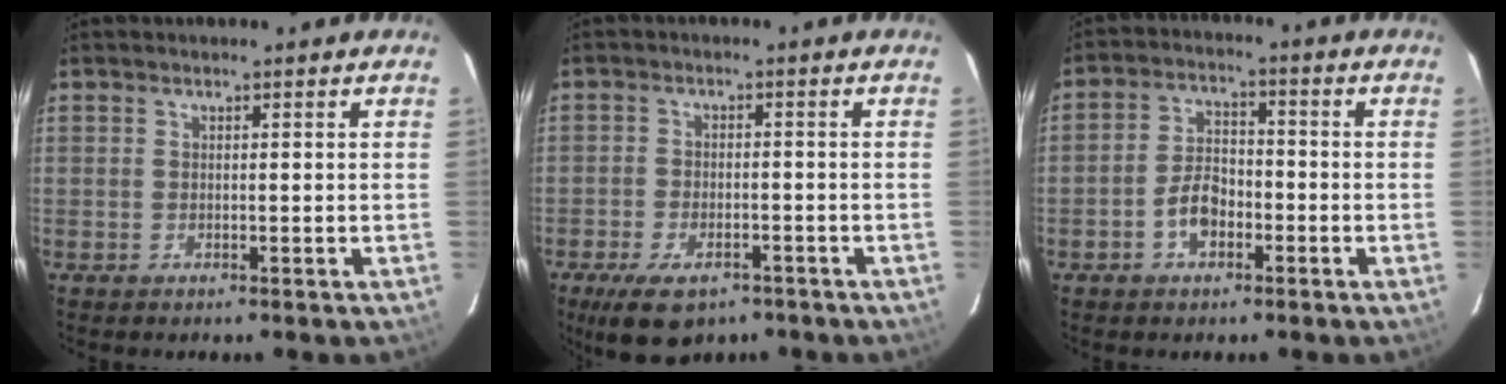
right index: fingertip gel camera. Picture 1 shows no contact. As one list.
[{"total": 8.1, "force": [-5.3, 4.0, 4.5], "torque": [-0.102, -0.018, -0.082]}, {"total": 6.1, "force": [-2.8, 3.8, 3.9], "torque": [-0.077, 0.017, -0.045]}]